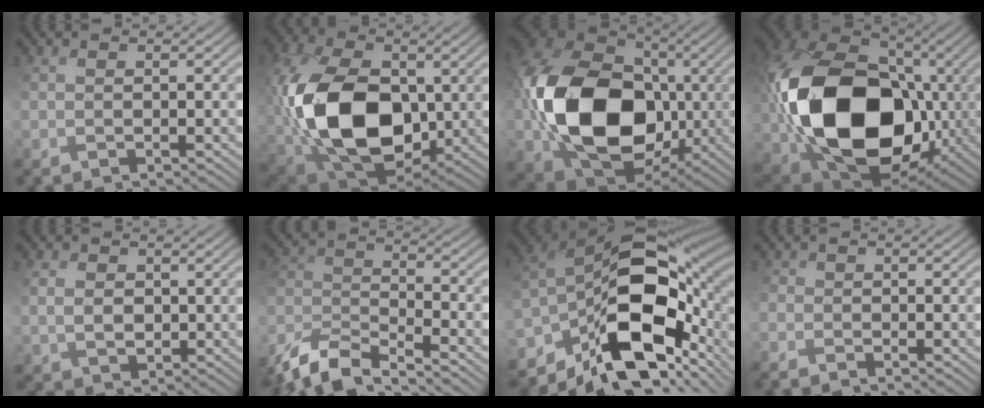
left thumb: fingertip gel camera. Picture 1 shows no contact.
{"total": 16.7, "force": [1.0, 11.2, 12.3], "torque": [-0.290, -0.004, 0.030]}
{"total": 18.2, "force": [-0.6, 13.9, 11.8], "torque": [-0.260, -0.018, 0.003]}
{"total": 19.1, "force": [-0.6, 14.3, 12.6], "torque": [-0.281, -0.026, 0.006]}
{"total": 2.1, "force": [1.1, 1.6, 0.6], "torque": [-0.016, 0.002, 0.025]}
{"total": 9.4, "force": [-7.7, 2.9, 4.6], "torque": [-0.110, -0.002, -0.155]}
{"total": 16.4, "force": [-4.5, 9.7, 12.3], "torque": [-0.234, -0.003, -0.075]}
{"total": 1.8, "force": [-1.4, 1.1, 0.4], "torque": [-0.011, -0.006, -0.031]}